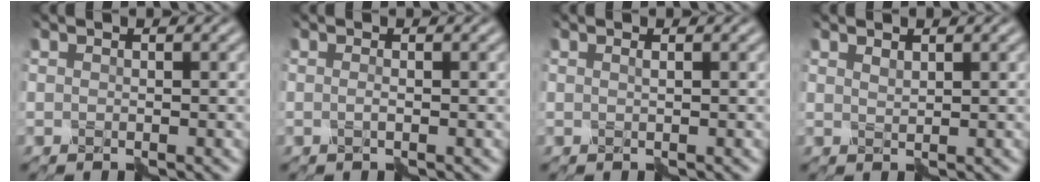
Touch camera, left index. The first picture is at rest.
{"total": 0.8, "force": [-0.5, 0.0, 0.6], "torque": [-0.015, -0.001, -0.010]}
{"total": 0.0}
{"total": 0.6, "force": [0.6, 0.1, 0.3], "torque": [-0.008, 0.001, 0.013]}